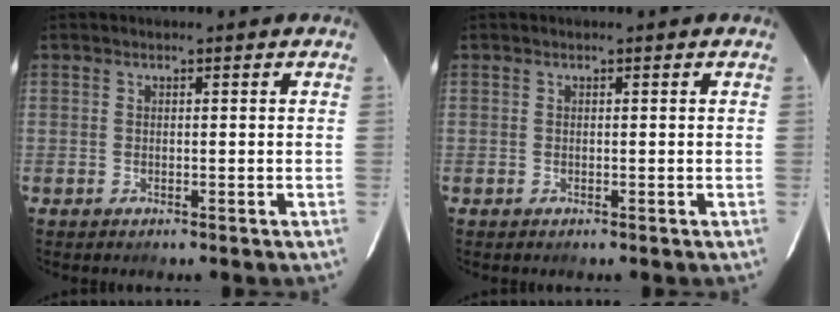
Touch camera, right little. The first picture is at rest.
{"total": 0.0}